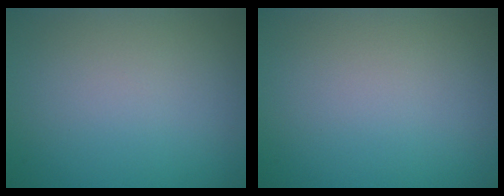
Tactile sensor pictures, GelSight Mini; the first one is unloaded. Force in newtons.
{"total": 0.0}